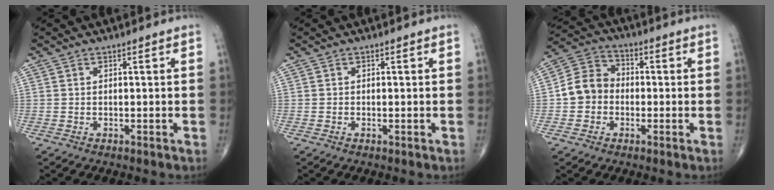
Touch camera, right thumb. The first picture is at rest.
{"total": 0.0}
{"total": 8.2, "force": [-1.0, 7.1, 4.0], "torque": [-0.056, 0.032, -0.033]}